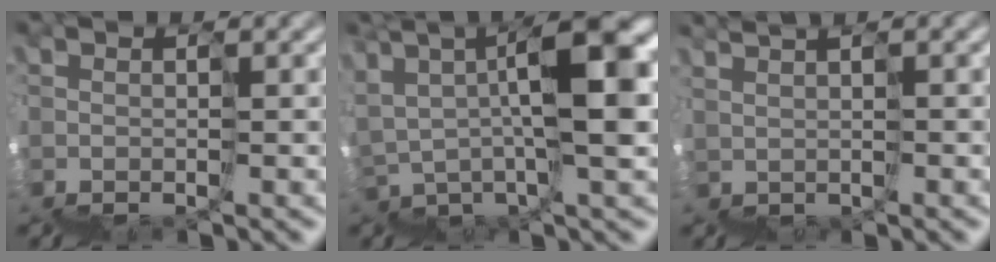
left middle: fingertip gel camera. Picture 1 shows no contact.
{"total": 9.6, "force": [5.0, 2.4, 7.9], "torque": [-0.143, 0.044, 0.089]}
{"total": 2.8, "force": [2.7, 0.2, 0.7], "torque": [0.009, 0.027, 0.052]}